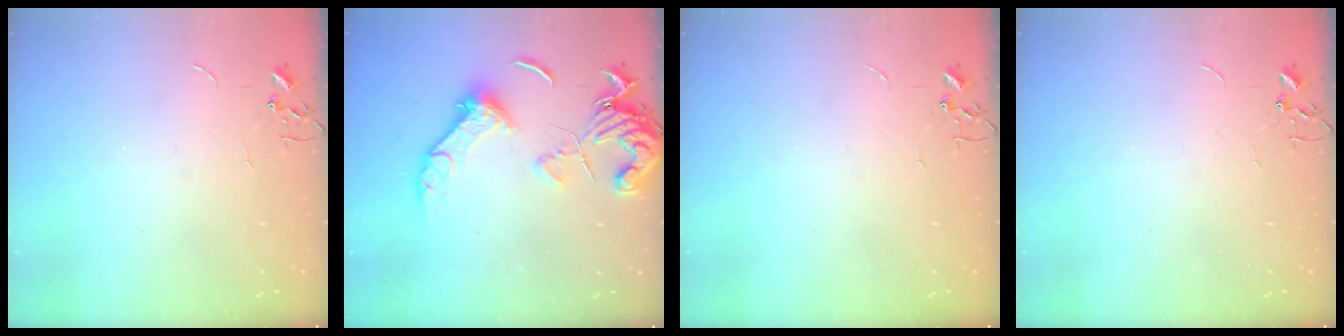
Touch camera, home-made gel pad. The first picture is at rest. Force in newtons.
{"total": 15.8, "press": 15.8, "slide": 0.8}
{"total": 0.0}
{"total": 0.0}